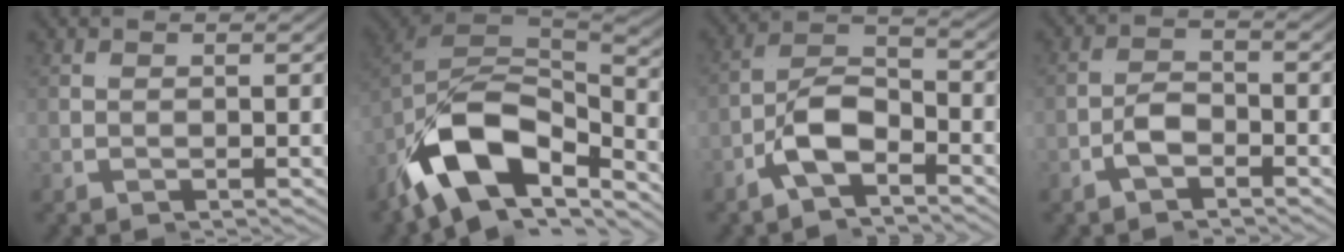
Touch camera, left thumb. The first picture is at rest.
{"total": 12.1, "force": [-2.8, 6.5, 9.8], "torque": [-0.203, -0.003, -0.042]}
{"total": 4.8, "force": [-3.4, 2.5, 2.2], "torque": [-0.059, 0.014, -0.073]}
{"total": 2.5, "force": [-2.3, 1.0, 0.0], "torque": [-0.008, 0.005, -0.044]}